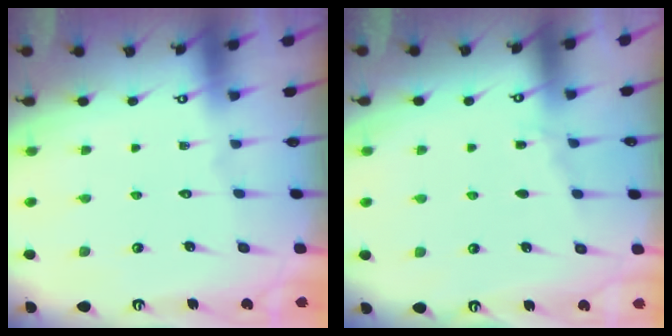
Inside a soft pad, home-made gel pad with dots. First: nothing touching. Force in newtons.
{"total": 5.1, "press": 5.1, "slide": 0.6}